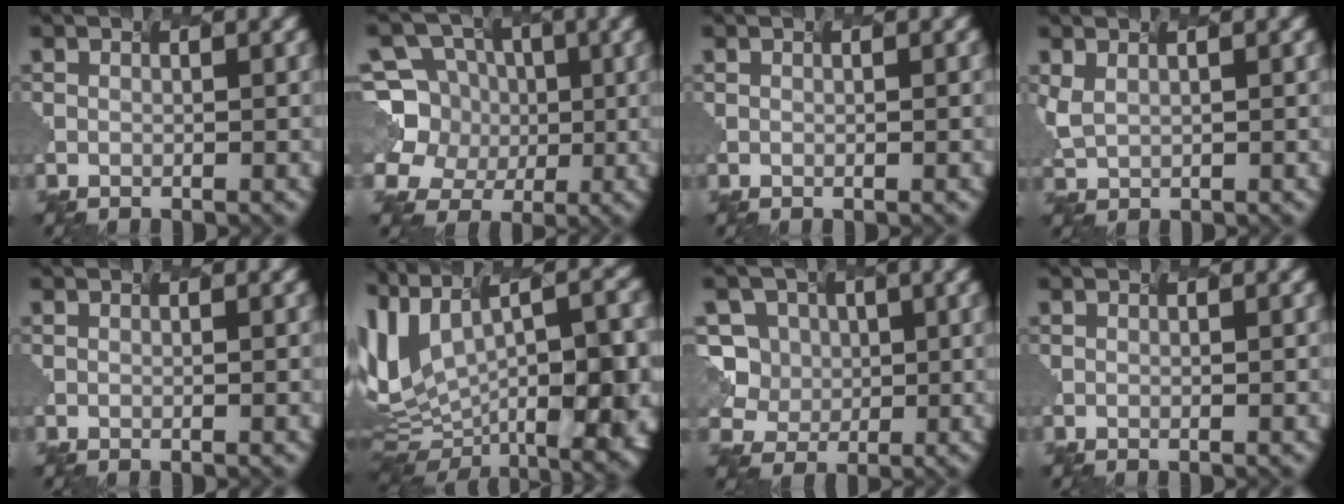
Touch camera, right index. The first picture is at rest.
{"total": 6.0, "force": [0.0, 5.8, 1.4], "torque": [-0.034, 0.013, -0.020]}
{"total": 0.6, "force": [0.1, 0.3, 0.5], "torque": [0.000, 0.000, -0.003]}
{"total": 1.3, "force": [0.8, 0.6, 0.8], "torque": [-0.036, 0.000, 0.031]}
{"total": 1.2, "force": [0.1, 0.6, 1.1], "torque": [0.003, 0.003, -0.011]}
{"total": 14.4, "force": [1.9, 7.6, 12.0], "torque": [-0.238, 0.005, 0.068]}
{"total": 4.6, "force": [0.6, 4.4, 1.2], "torque": [-0.019, 0.004, 0.016]}
{"total": 0.9, "force": [0.1, 0.4, 0.8], "torque": [0.000, 0.002, -0.008]}